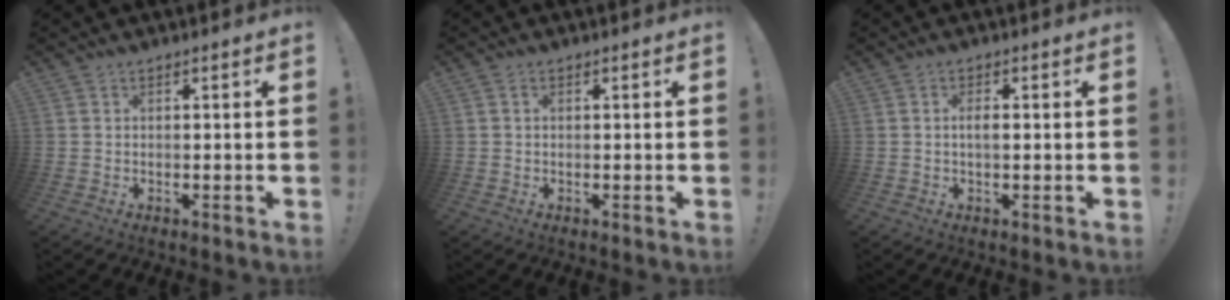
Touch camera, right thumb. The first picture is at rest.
{"total": 0.6, "force": [0.0, 0.5, 0.3], "torque": [-0.007, 0.004, -0.001]}
{"total": 2.3, "force": [-0.3, 0.8, 2.2], "torque": [-0.034, 0.003, -0.007]}